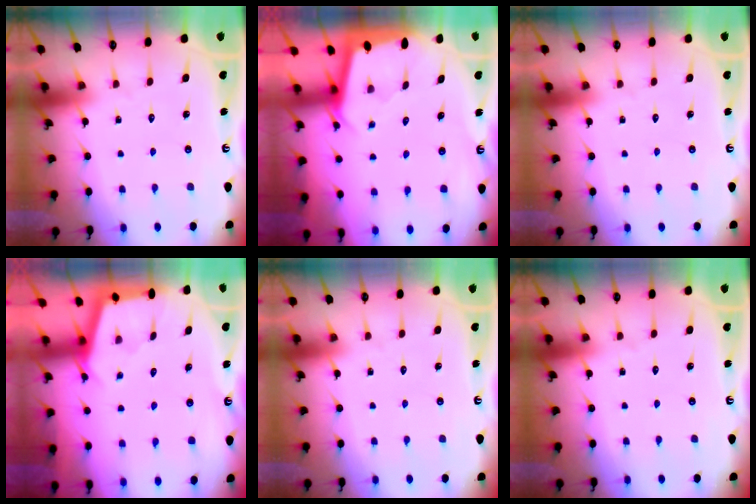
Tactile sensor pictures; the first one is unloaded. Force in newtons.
{"total": 1.7, "press": 1.7, "slide": 0.1}
{"total": 0.0}
{"total": 2.4, "press": 2.4, "slide": 0.1}
{"total": 0.0}
{"total": 0.0}